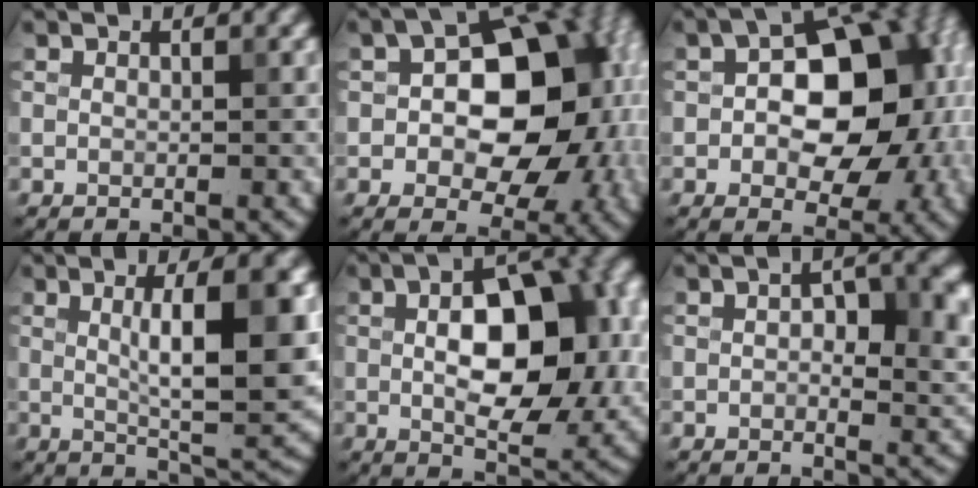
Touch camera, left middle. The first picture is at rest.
{"total": 13.1, "force": [0.3, 8.4, 10.1], "torque": [-0.100, 0.020, 0.003]}
{"total": 11.5, "force": [0.0, 7.2, 9.0], "torque": [-0.088, 0.021, -0.002]}
{"total": 7.9, "force": [1.1, 1.8, 7.6], "torque": [-0.112, 0.001, 0.025]}
{"total": 12.6, "force": [1.2, 6.6, 10.7], "torque": [-0.139, 0.011, 0.023]}
{"total": 6.6, "force": [1.4, 3.5, 5.4], "torque": [-0.057, 0.007, 0.018]}